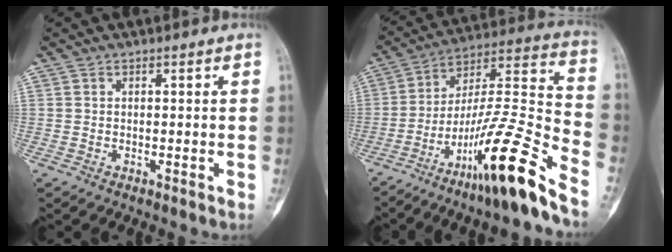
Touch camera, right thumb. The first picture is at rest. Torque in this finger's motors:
{"motor_torque": [3.15, 1.85, 1.74, -1.03, 0.42]}